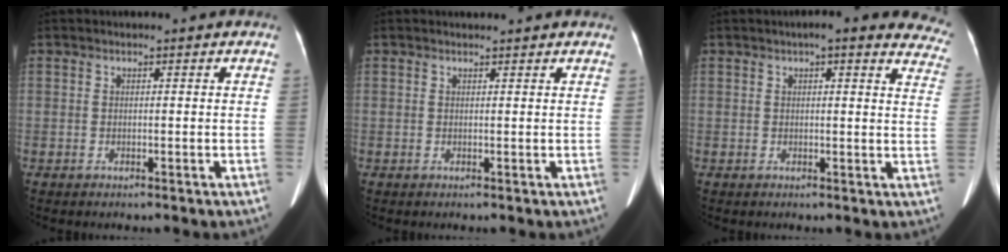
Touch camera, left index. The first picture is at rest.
{"total": 2.3, "force": [2.2, 0.3, 0.6], "torque": [-0.013, 0.007, 0.024]}
{"total": 13.9, "force": [12.1, 3.1, 6.2], "torque": [-0.037, -0.005, 0.109]}